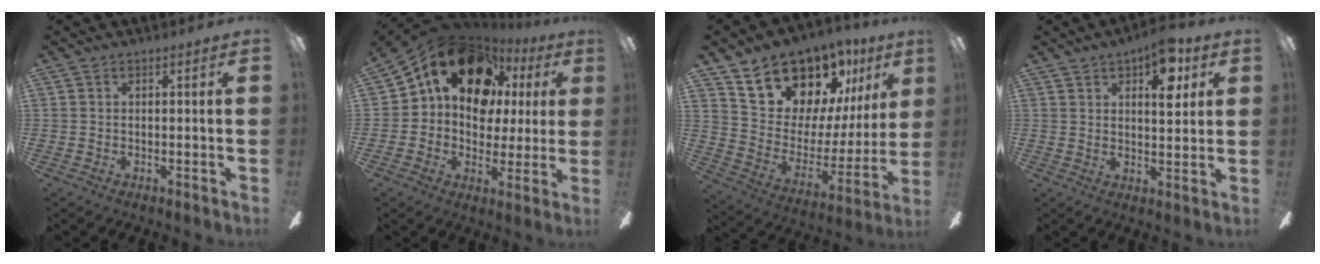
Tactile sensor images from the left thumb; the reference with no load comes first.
{"total": 19.5, "force": [9.9, 13.3, 10.3], "torque": [-0.182, -0.044, 0.178]}
{"total": 19.5, "force": [15.5, 10.0, 6.3], "torque": [-0.120, -0.103, 0.296]}
{"total": 9.4, "force": [4.7, 4.5, 6.9], "torque": [-0.090, -0.008, 0.076]}